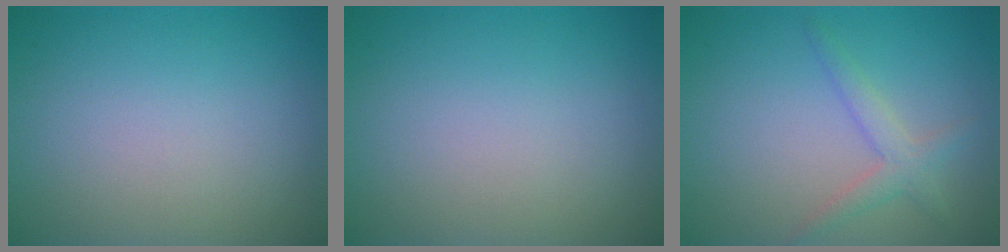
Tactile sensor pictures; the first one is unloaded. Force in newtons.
{"total": 0.0}
{"total": 2.2, "press": 2.2, "slide": 0.1}